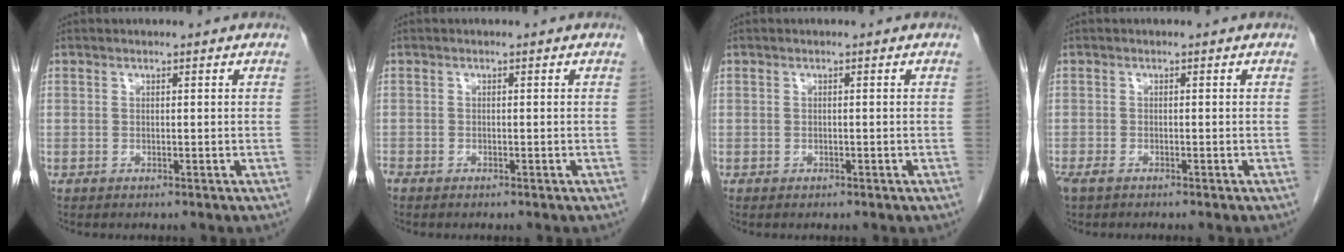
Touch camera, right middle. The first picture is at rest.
{"total": 0.8, "force": [-0.8, 0.2, 0.3], "torque": [-0.010, -0.001, -0.016]}
{"total": 0.0}
{"total": 2.0, "force": [-1.5, 0.6, 1.2], "torque": [-0.028, -0.005, -0.027]}